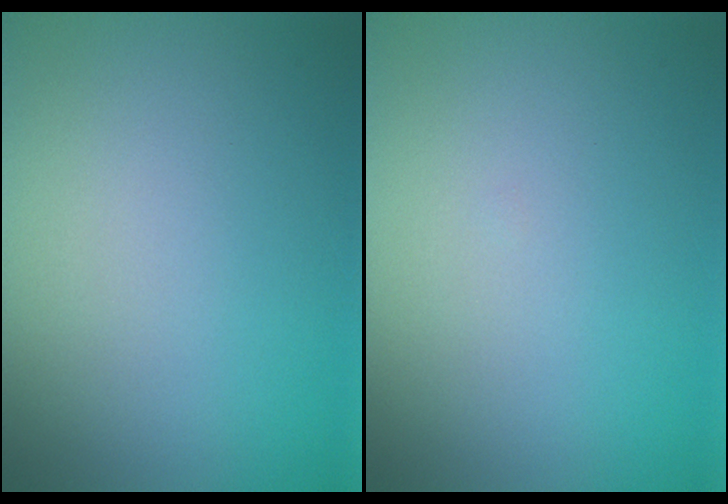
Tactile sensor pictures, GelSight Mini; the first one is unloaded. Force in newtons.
{"total": 0.0}